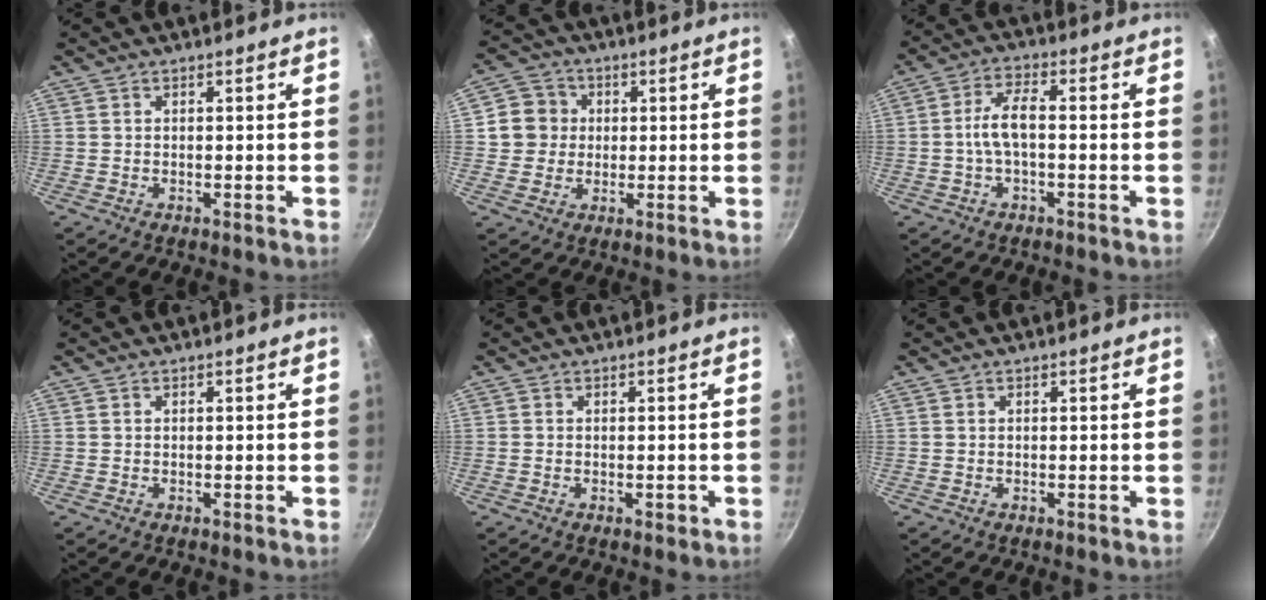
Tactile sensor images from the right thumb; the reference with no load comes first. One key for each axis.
{"total": 7.0, "fx": 1.0, "fy": 6.6, "fz": 1.9, "tx": 0.005, "ty": 0.009, "tz": 0.007}
{"total": 5.9, "fx": -0.9, "fy": 2.4, "fz": 5.3, "tx": -0.112, "ty": 0.027, "tz": -0.023}
{"total": 0.0}
{"total": 1.2, "fx": -0.5, "fy": 0.6, "fz": 0.9, "tx": -0.013, "ty": 0.002, "tz": -0.007}
{"total": 0.0}